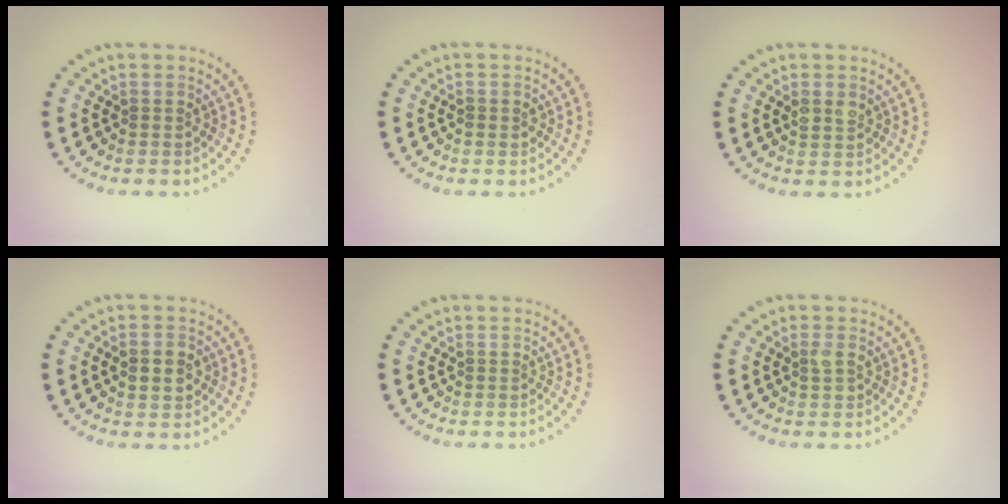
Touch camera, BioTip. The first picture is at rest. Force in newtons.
{"total": 0.8, "press": 0.8, "slide": 0.1}
{"total": 1.7, "press": 1.7, "slide": 0.3}
{"total": 2.5, "press": 2.5, "slide": 0.0}
{"total": 0.0}
{"total": 1.2, "press": 1.2, "slide": 0.1}